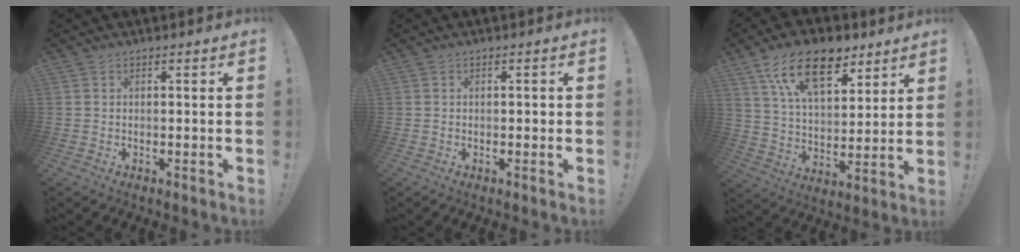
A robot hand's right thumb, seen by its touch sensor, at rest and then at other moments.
{"total": 1.1, "force": [-0.4, 0.9, 0.5], "torque": [-0.009, 0.005, -0.008]}
{"total": 18.0, "force": [10.6, 9.4, 11.0], "torque": [-0.183, -0.050, 0.191]}